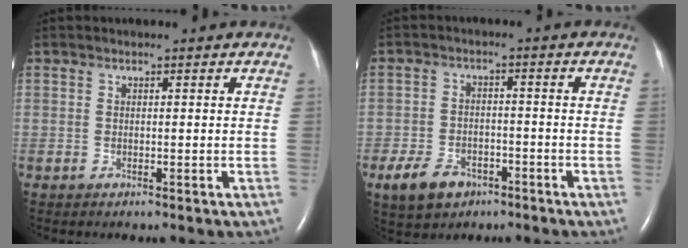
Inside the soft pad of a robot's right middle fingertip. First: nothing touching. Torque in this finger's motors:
{"motor_torque": [0.57, -0.52, 0.06, 0.03]}